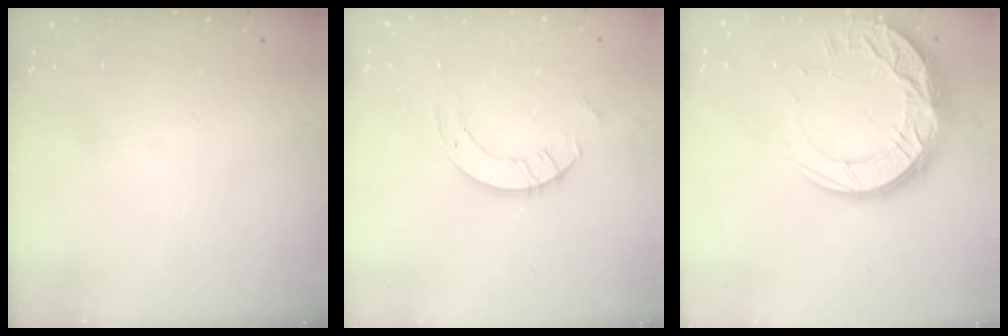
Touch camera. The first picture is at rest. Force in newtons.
{"total": 6.1, "press": 6.1, "slide": 0.6}
{"total": 16.5, "press": 16.5, "slide": 1.4}